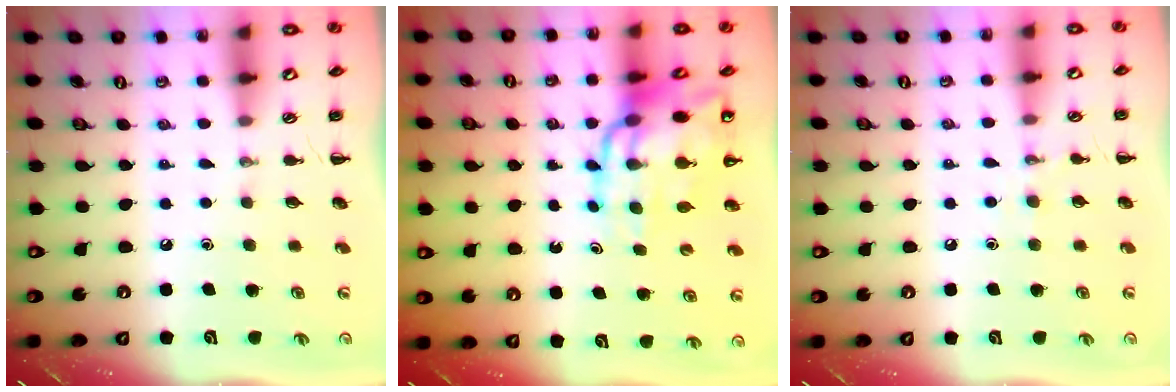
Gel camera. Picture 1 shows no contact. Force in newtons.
{"total": 15.3, "press": 14.7, "slide": 4.2}
{"total": 6.1, "press": 5.9, "slide": 1.7}